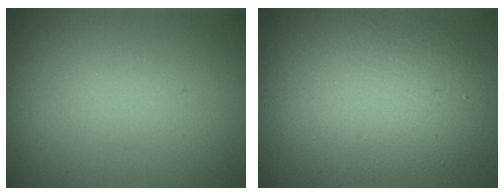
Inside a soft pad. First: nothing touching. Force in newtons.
{"total": 6.4, "press": 6.4, "slide": 0.7}